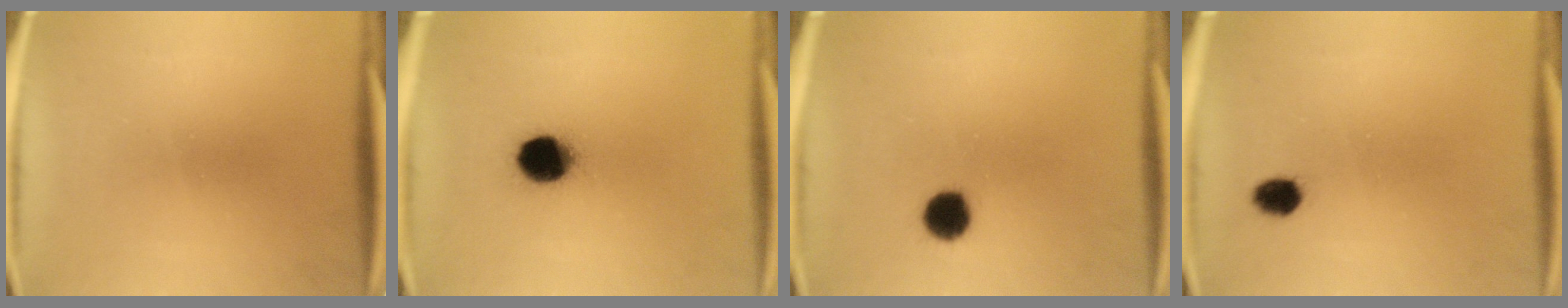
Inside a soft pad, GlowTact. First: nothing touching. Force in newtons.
{"total": 10.5}
{"total": 6.0}
{"total": 3.1}